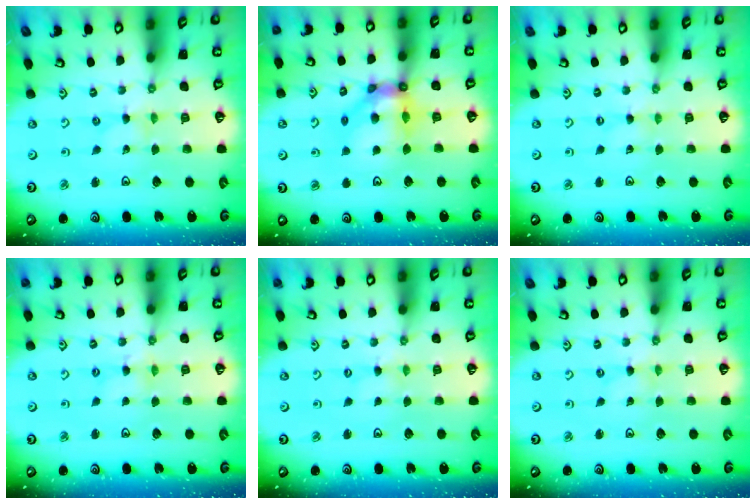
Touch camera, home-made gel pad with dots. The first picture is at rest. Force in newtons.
{"total": 11.7, "press": 11.6, "slide": 1.4}
{"total": 0.0}
{"total": 2.3, "press": 2.3, "slide": 0.3}
{"total": 0.0}
{"total": 0.0}